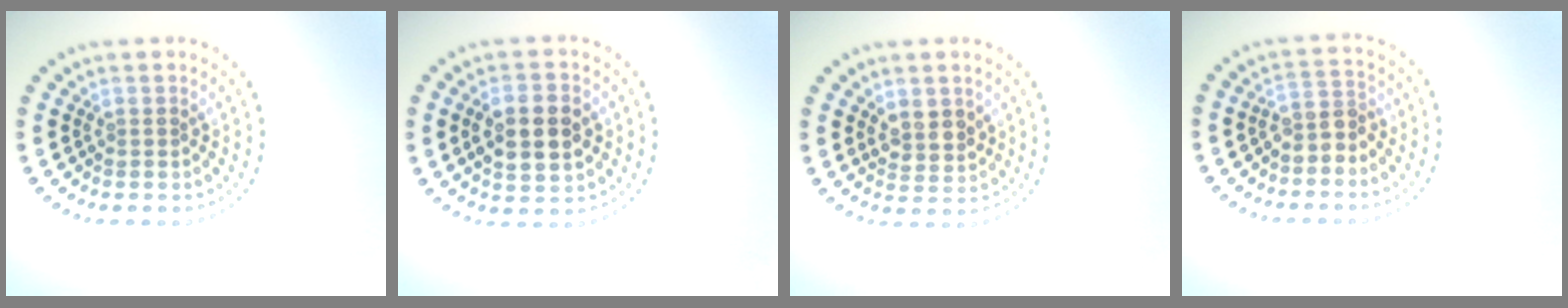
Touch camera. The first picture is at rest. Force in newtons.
{"total": 5.5, "press": 5.5, "slide": 0.3}
{"total": 2.3, "press": 2.1, "slide": 0.9}
{"total": 2.4, "press": 2.0, "slide": 1.4}